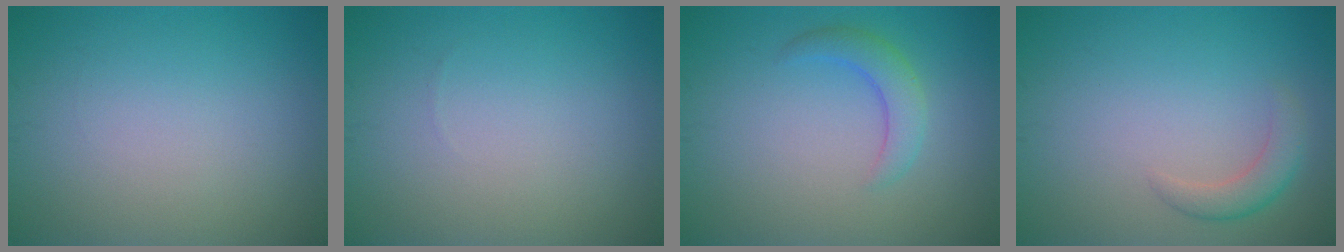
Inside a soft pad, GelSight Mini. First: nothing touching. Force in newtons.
{"total": 0.0}
{"total": 2.5, "press": 2.5, "slide": 0.2}
{"total": 2.1, "press": 2.1, "slide": 0.2}